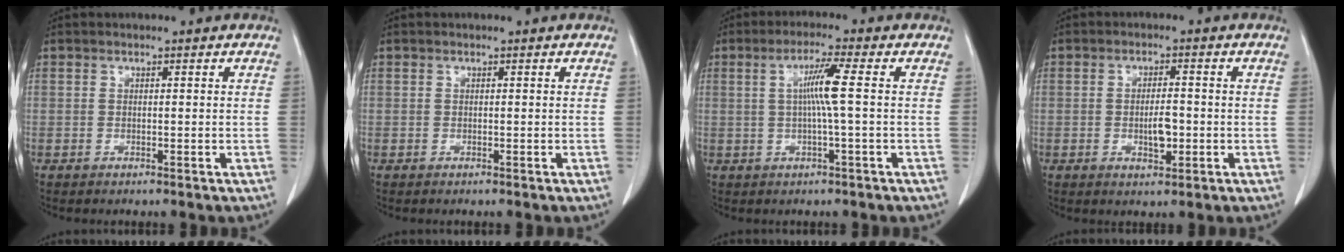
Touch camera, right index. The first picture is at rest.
{"total": 0.0}
{"total": 5.3, "force": [0.5, -0.9, 5.2], "torque": [-0.097, 0.005, 0.012]}
{"total": 3.9, "force": [-0.7, 1.4, 3.6], "torque": [-0.062, -0.001, -0.008]}